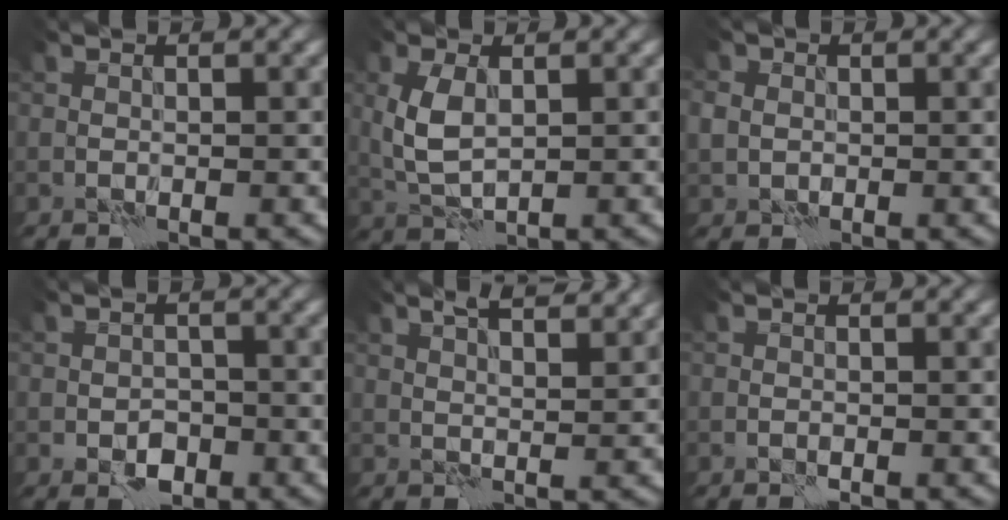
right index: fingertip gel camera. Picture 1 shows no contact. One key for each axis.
{"total": 3.9, "fx": 0.6, "fy": 2.1, "fz": 3.2, "tx": -0.078, "ty": 0.005, "tz": 0.015}
{"total": 2.1, "fx": 0.1, "fy": 1.9, "fz": 0.7, "tx": -0.020, "ty": 0.007, "tz": 0.000}
{"total": 2.3, "fx": -1.1, "fy": 1.7, "fz": 1.2, "tx": -0.016, "ty": -0.001, "tz": -0.020}
{"total": 5.2, "fx": 3.7, "fy": 1.5, "fz": 3.3, "tx": -0.040, "ty": 0.021, "tz": 0.036}
{"total": 0.5, "fx": -0.4, "fy": -0.1, "fz": 0.3, "tx": -0.007, "ty": 0.003, "tz": -0.007}